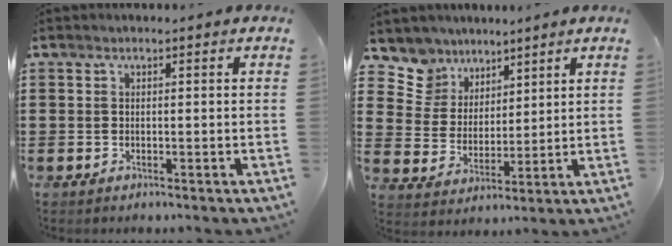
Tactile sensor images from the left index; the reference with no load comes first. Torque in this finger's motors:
{"motor_torque": [-1.09, 1.04, -0.65, -0.21]}